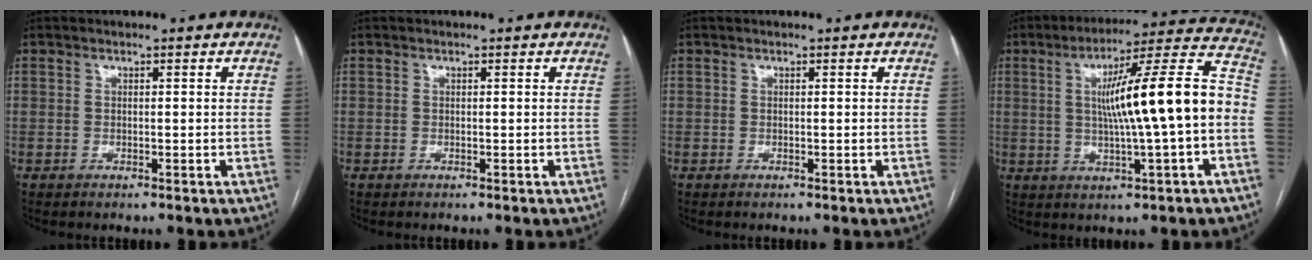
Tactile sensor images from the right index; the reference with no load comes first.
{"total": 0.0}
{"total": 0.0}
{"total": 17.0, "force": [-0.4, 0.5, 17.0], "torque": [-0.256, 0.027, -0.006]}